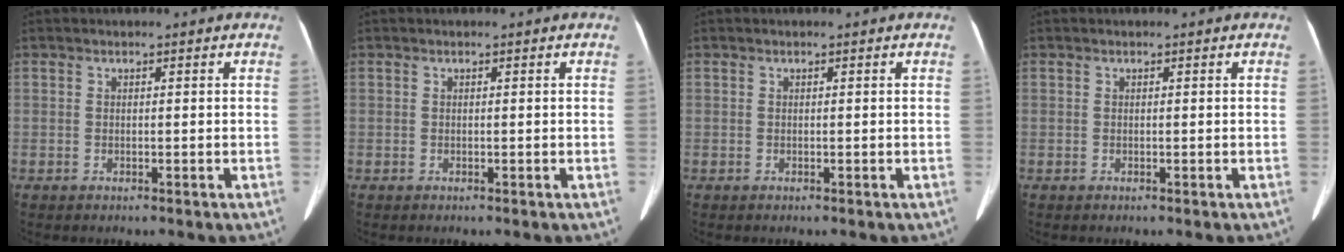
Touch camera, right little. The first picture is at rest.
{"total": 0.0}
{"total": 0.0}
{"total": 0.0}